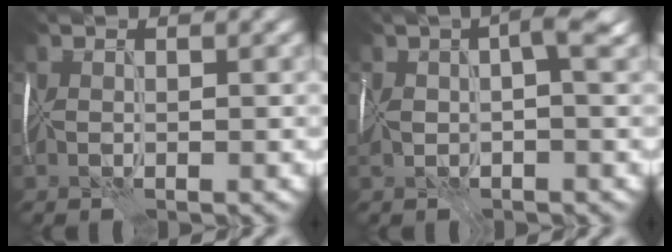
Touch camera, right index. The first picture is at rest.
{"total": 4.3, "force": [0.4, 1.5, 4.0], "torque": [-0.075, 0.014, -0.001]}